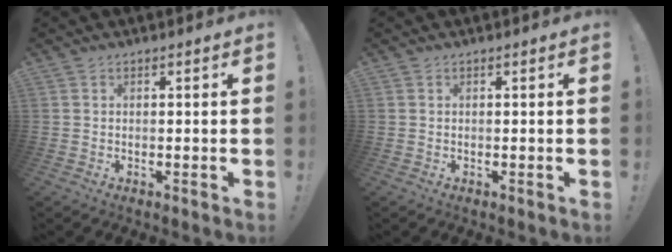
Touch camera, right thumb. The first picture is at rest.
{"total": 0.0}